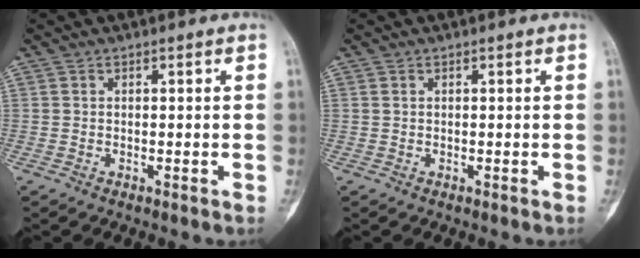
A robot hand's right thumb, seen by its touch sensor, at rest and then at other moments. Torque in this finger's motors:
{"motor_torque": [-0.04, -0.04, 0.06, 0.18, -0.03]}